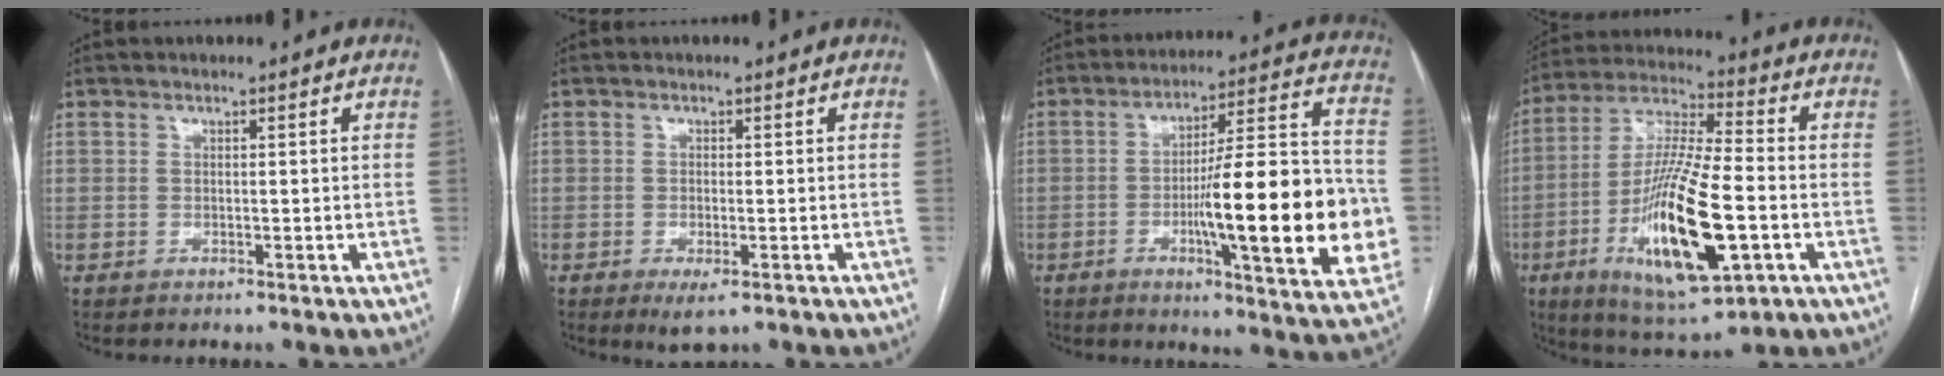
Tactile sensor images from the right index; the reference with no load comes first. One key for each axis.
{"total": 3.1, "fx": -1.6, "fy": 0.9, "fz": 2.5, "tx": -0.039, "ty": -0.004, "tz": -0.018}
{"total": 22.7, "fx": -4.4, "fy": 2.7, "fz": 22.1, "tx": -0.280, "ty": 0.008, "tz": -0.059}
{"total": 19.7, "fx": -5.6, "fy": 4.0, "fz": 18.5, "tx": -0.369, "ty": -0.019, "tz": -0.088}